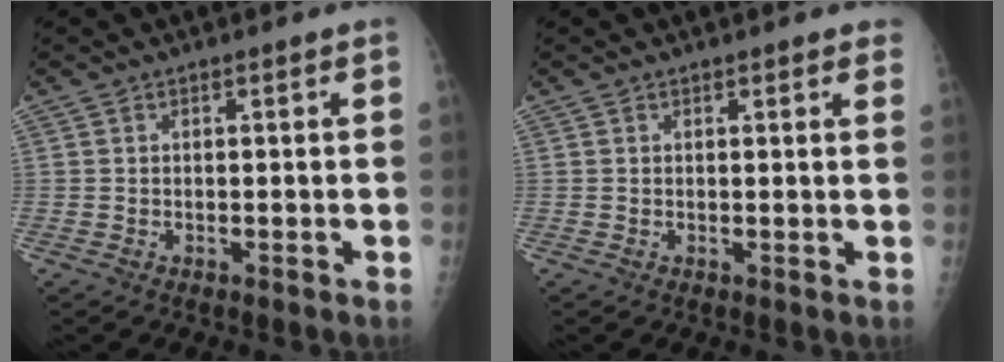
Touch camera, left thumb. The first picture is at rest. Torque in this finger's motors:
{"motor_torque": [-0.24, -0.13, -0.09, 0.31, 0.05]}